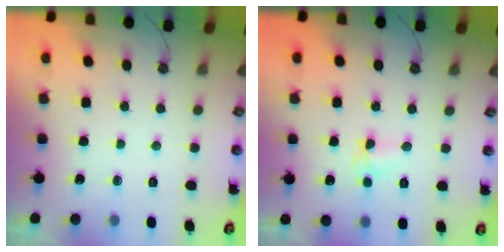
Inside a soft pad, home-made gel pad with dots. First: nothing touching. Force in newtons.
{"total": 5.8, "press": 4.7, "slide": 3.4}